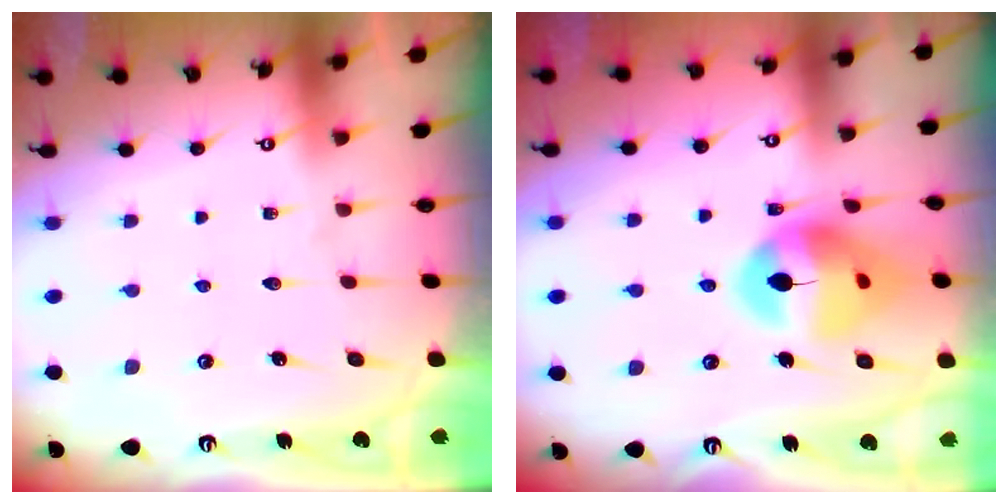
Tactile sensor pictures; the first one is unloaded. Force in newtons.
{"total": 16.8, "press": 16.6, "slide": 2.2}